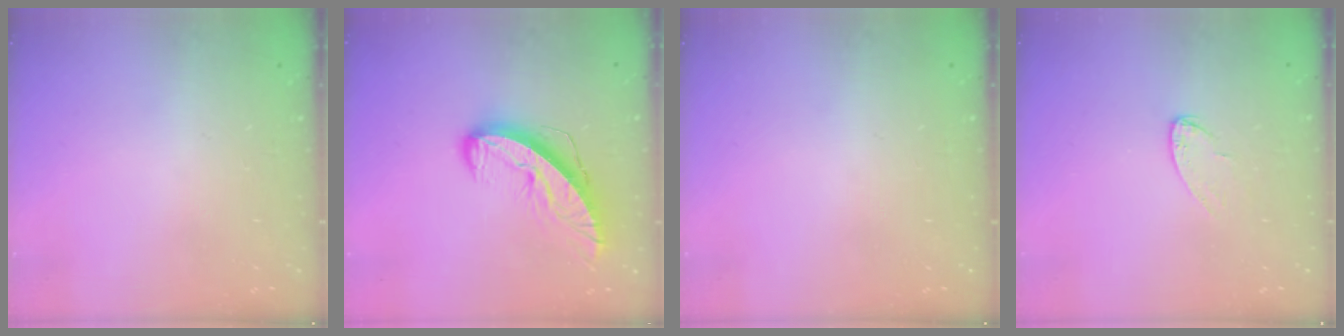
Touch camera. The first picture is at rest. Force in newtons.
{"total": 11.0, "press": 11.0, "slide": 1.3}
{"total": 0.0}
{"total": 4.9, "press": 4.9, "slide": 0.5}